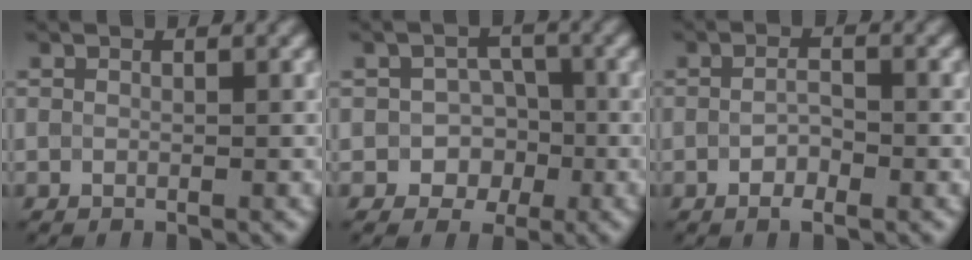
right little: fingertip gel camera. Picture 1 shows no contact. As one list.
[{"total": 3.6, "force": [-1.9, 3.0, 0.6], "torque": [0.026, 0.005, -0.034]}, {"total": 1.5, "force": [-1.3, 0.1, 0.7], "torque": [-0.017, -0.001, -0.019]}]